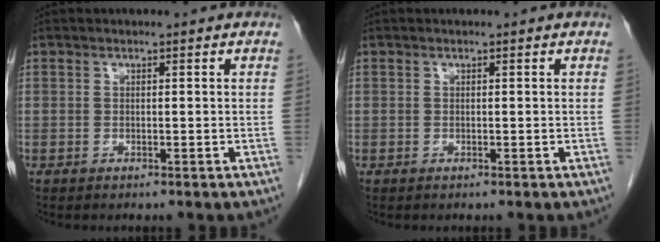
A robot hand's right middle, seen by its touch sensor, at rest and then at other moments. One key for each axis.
{"total": 0.0}